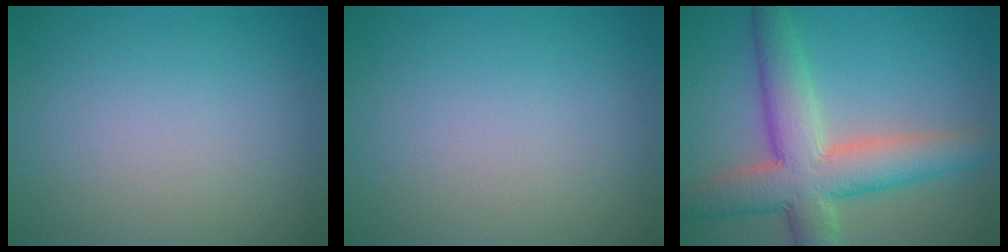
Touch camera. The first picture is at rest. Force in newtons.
{"total": 0.0}
{"total": 8.5, "press": 8.5, "slide": 0.4}